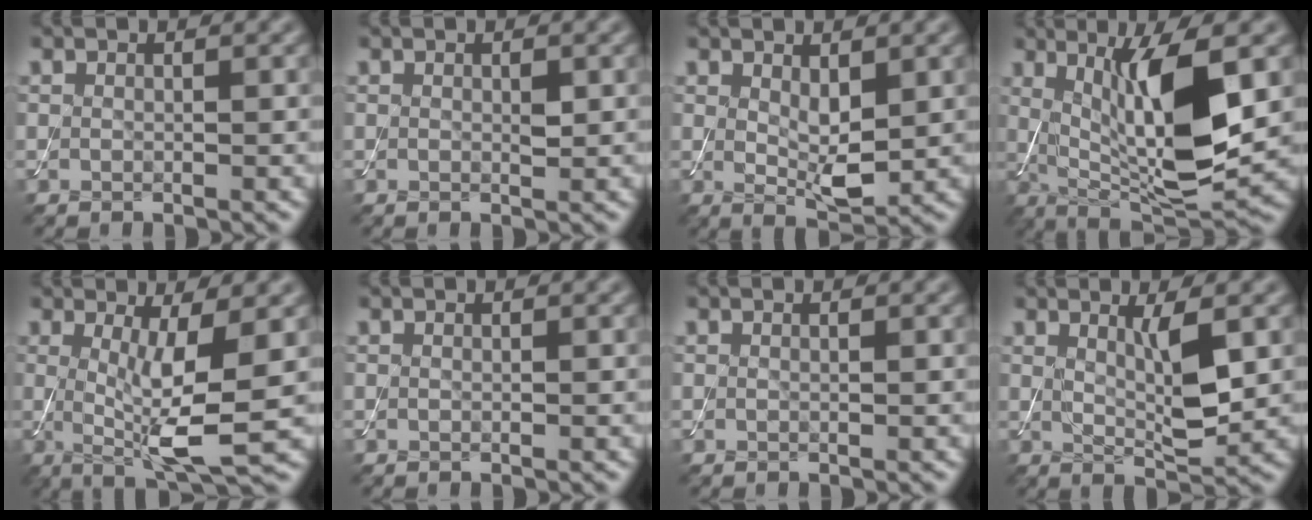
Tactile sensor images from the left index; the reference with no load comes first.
{"total": 0.7, "force": [0.1, 0.3, 0.7], "torque": [-0.009, -0.001, 0.002]}
{"total": 3.1, "force": [0.6, 1.3, 2.7], "torque": [-0.054, -0.007, 0.018]}
{"total": 10.0, "force": [1.6, 2.8, 9.5], "torque": [-0.153, -0.014, 0.037]}
{"total": 6.9, "force": [-0.2, 1.4, 6.7], "torque": [-0.112, -0.016, 0.003]}
{"total": 0.0}
{"total": 0.0}
{"total": 3.5, "force": [1.1, 0.7, 3.2], "torque": [-0.056, -0.012, 0.023]}